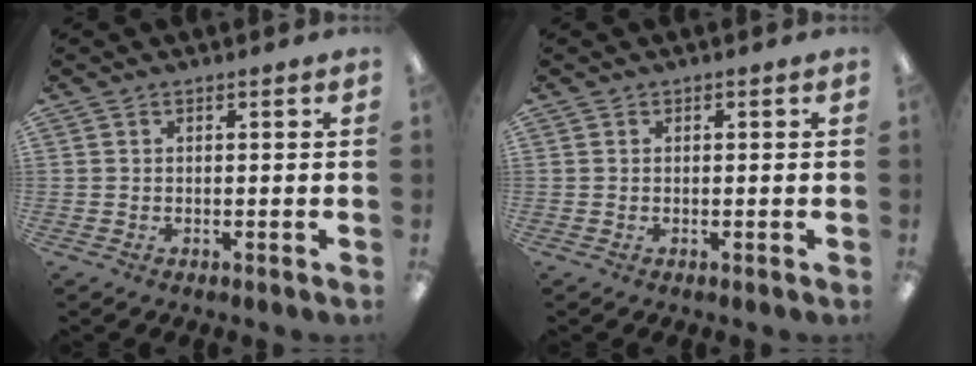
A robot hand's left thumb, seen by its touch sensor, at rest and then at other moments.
{"total": 0.0}